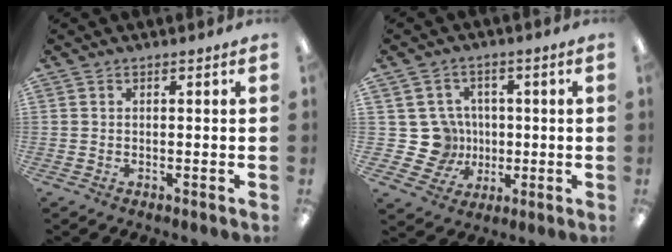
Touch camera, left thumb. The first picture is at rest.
{"total": 10.5, "force": [0.0, 10.1, 3.0], "torque": [-0.068, 0.006, 0.013]}